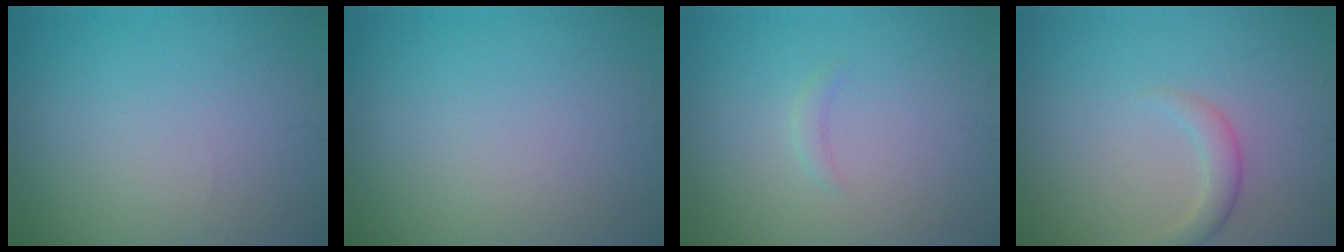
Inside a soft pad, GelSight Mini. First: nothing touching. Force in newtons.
{"total": 0.0}
{"total": 0.7, "press": 0.7, "slide": 0.1}
{"total": 2.0, "press": 2.0, "slide": 0.1}